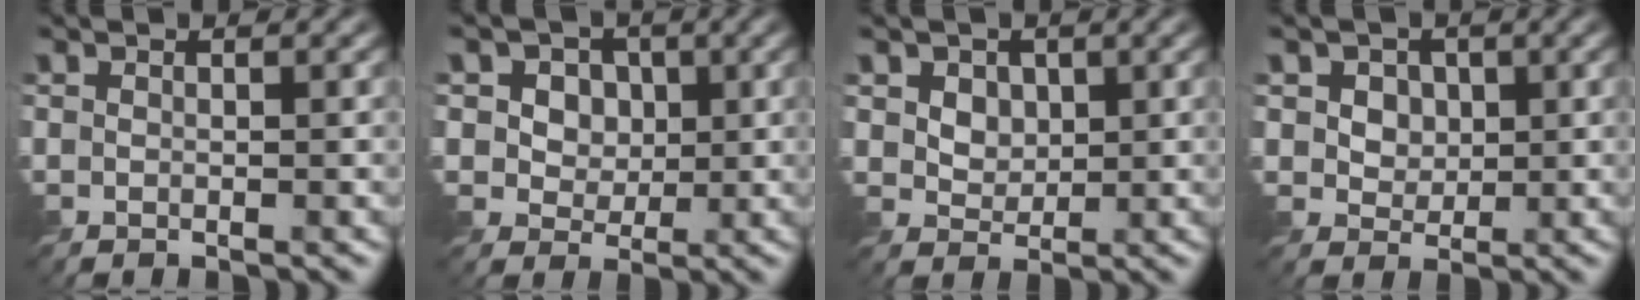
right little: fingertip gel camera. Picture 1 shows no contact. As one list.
[{"total": 6.4, "force": [2.6, 5.1, 2.8], "torque": [-0.056, 0.005, 0.032]}, {"total": 2.6, "force": [1.0, 2.1, 1.3], "torque": [-0.042, -0.009, 0.031]}, {"total": 3.1, "force": [1.1, 2.6, 1.4], "torque": [-0.039, -0.004, 0.024]}]